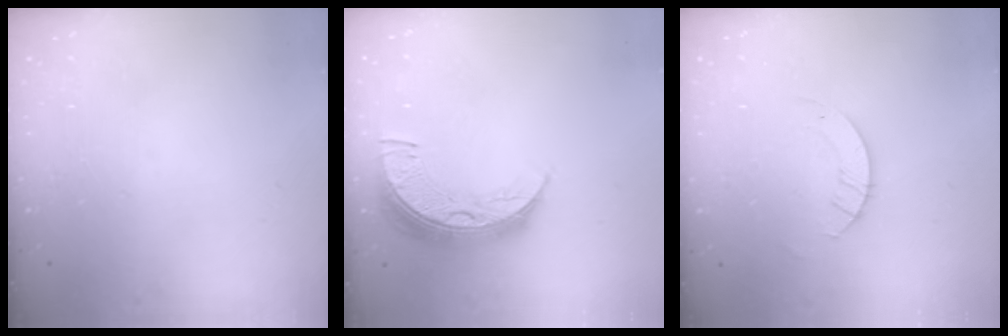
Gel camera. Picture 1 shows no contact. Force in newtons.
{"total": 11.9, "press": 11.8, "slide": 1.0}
{"total": 2.9, "press": 2.9, "slide": 0.3}